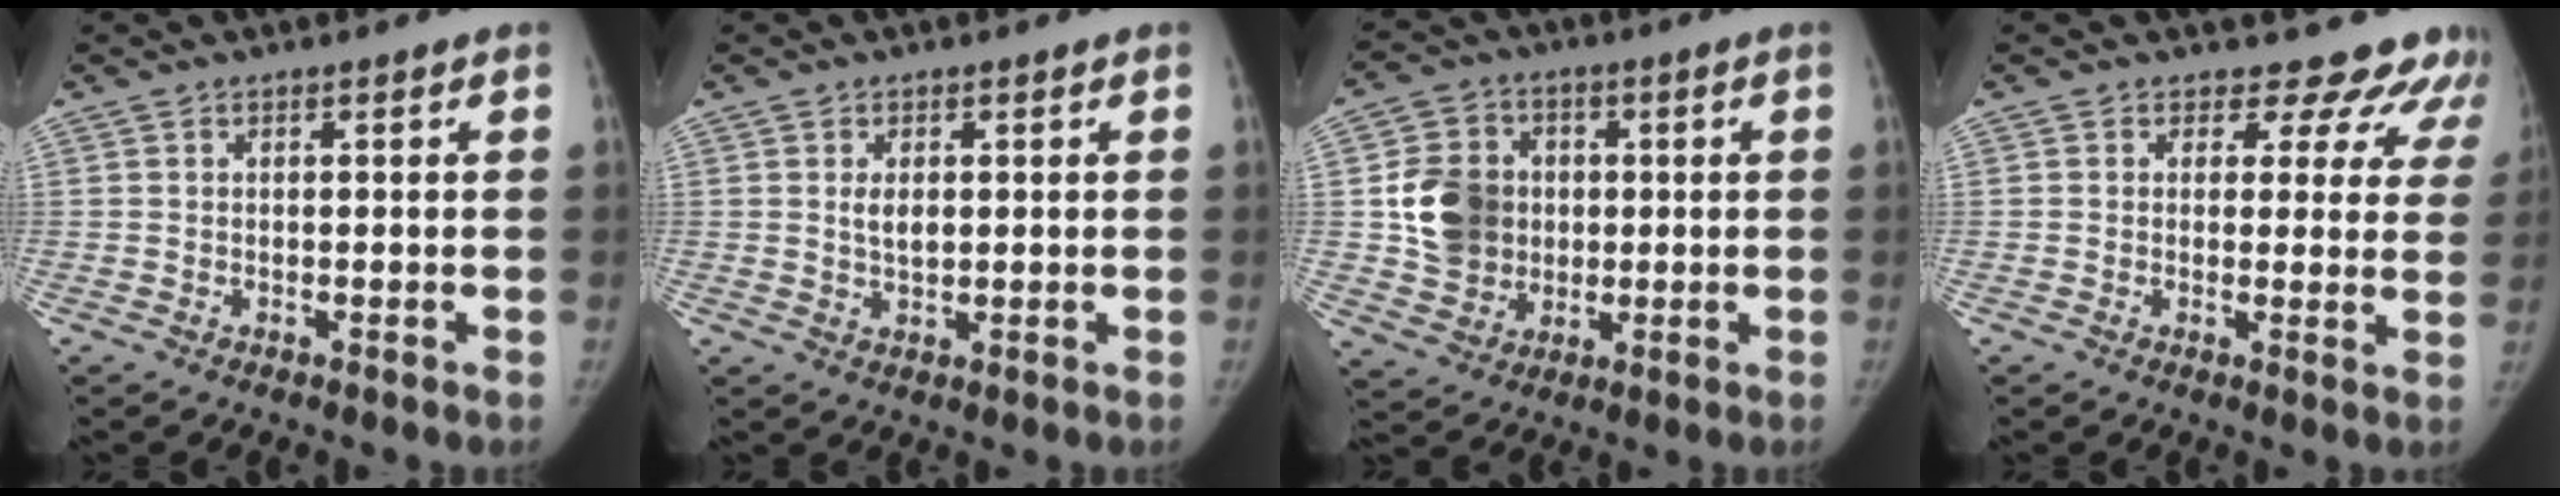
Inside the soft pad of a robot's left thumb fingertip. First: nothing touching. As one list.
[{"total": 3.1, "force": [0.6, 1.9, 2.4], "torque": [-0.034, -0.006, 0.014]}, {"total": 12.2, "force": [0.7, 10.6, 6.0], "torque": [-0.076, 0.004, 0.017]}, {"total": 11.3, "force": [9.6, 5.7, 1.6], "torque": [0.033, -0.044, 0.084]}]